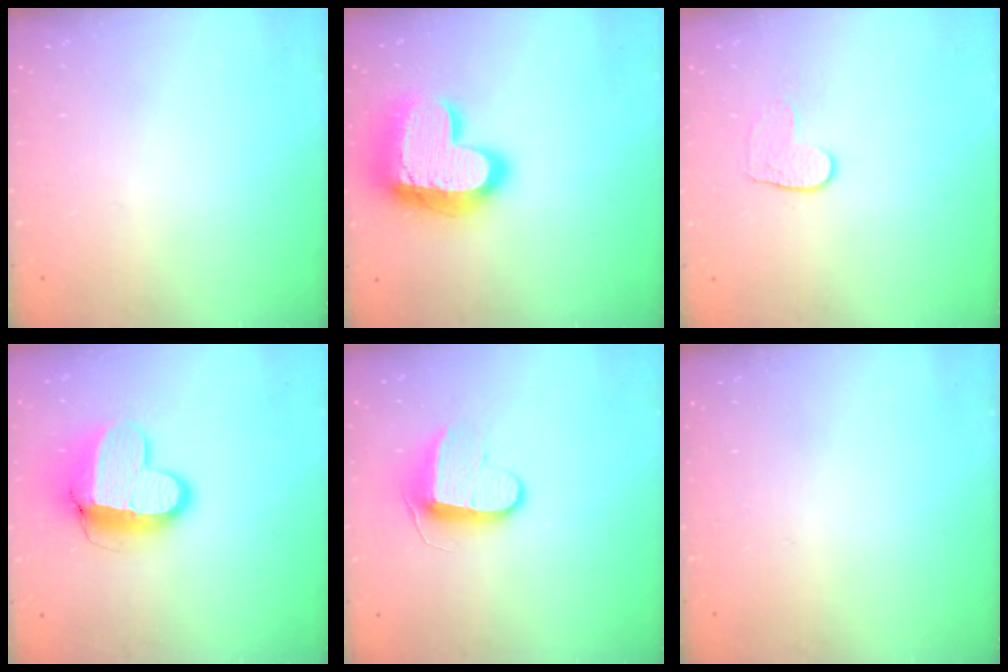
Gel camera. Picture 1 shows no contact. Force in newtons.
{"total": 21.7, "press": 21.6, "slide": 1.9}
{"total": 5.6, "press": 5.5, "slide": 0.5}
{"total": 13.1, "press": 13.0, "slide": 1.3}
{"total": 9.3, "press": 9.3, "slide": 0.0}
{"total": 0.0}